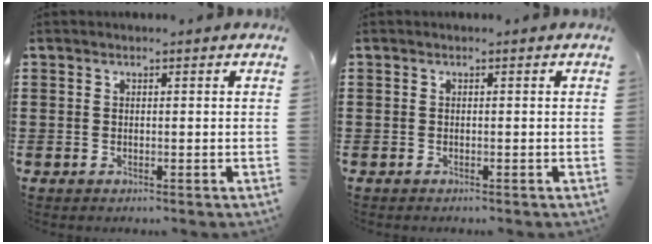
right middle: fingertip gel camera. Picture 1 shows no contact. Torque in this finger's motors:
{"motor_torque": [-0.01, -0.01, 0.03, 0.01]}